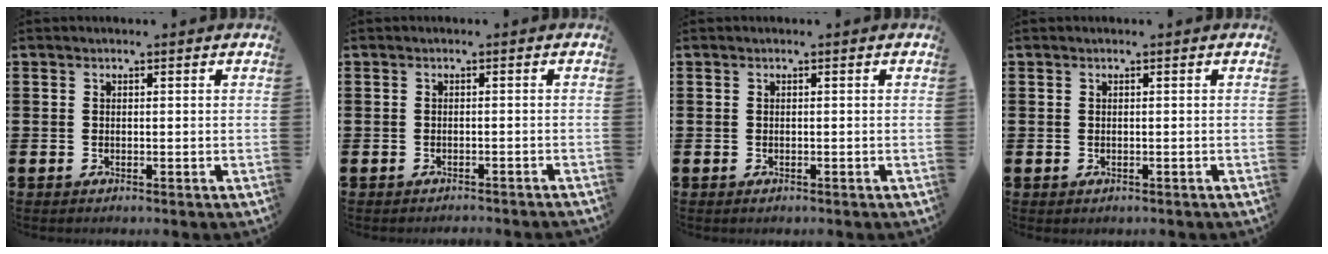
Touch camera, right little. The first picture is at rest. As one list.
[{"total": 0.7, "force": [-0.7, -0.1, 0.1], "torque": [-0.001, -0.001, -0.015]}, {"total": 0.0}, {"total": 0.0}]